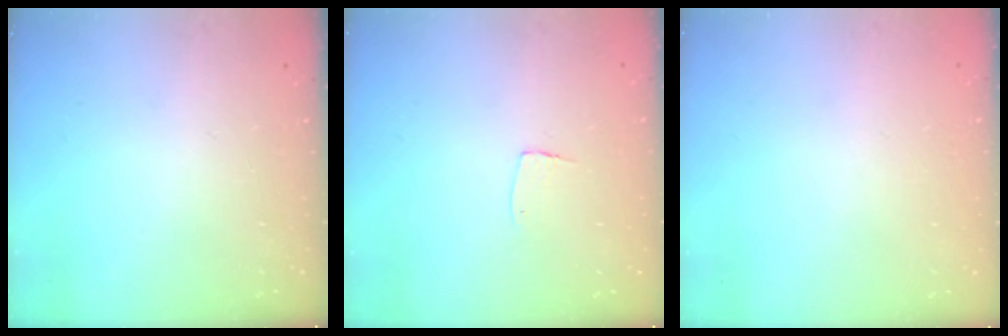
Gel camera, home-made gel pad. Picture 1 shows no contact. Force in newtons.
{"total": 5.4, "press": 5.4, "slide": 0.3}
{"total": 0.0}